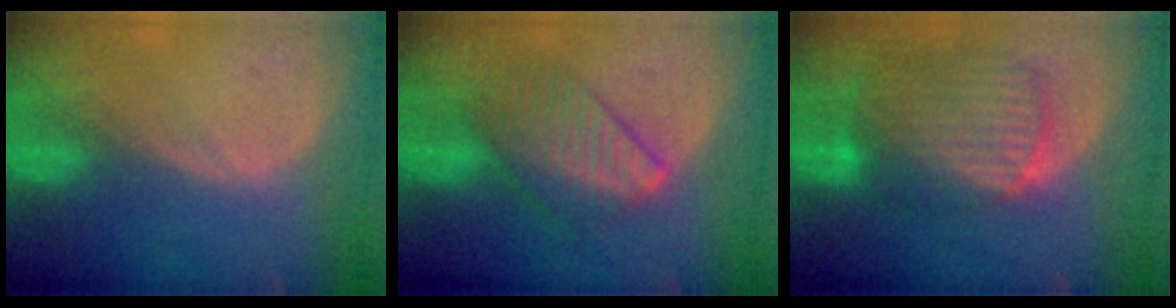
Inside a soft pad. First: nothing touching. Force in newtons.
{"total": 7.2, "press": 7.2, "slide": 0.2}
{"total": 10.6, "press": 9.0, "slide": 5.5}